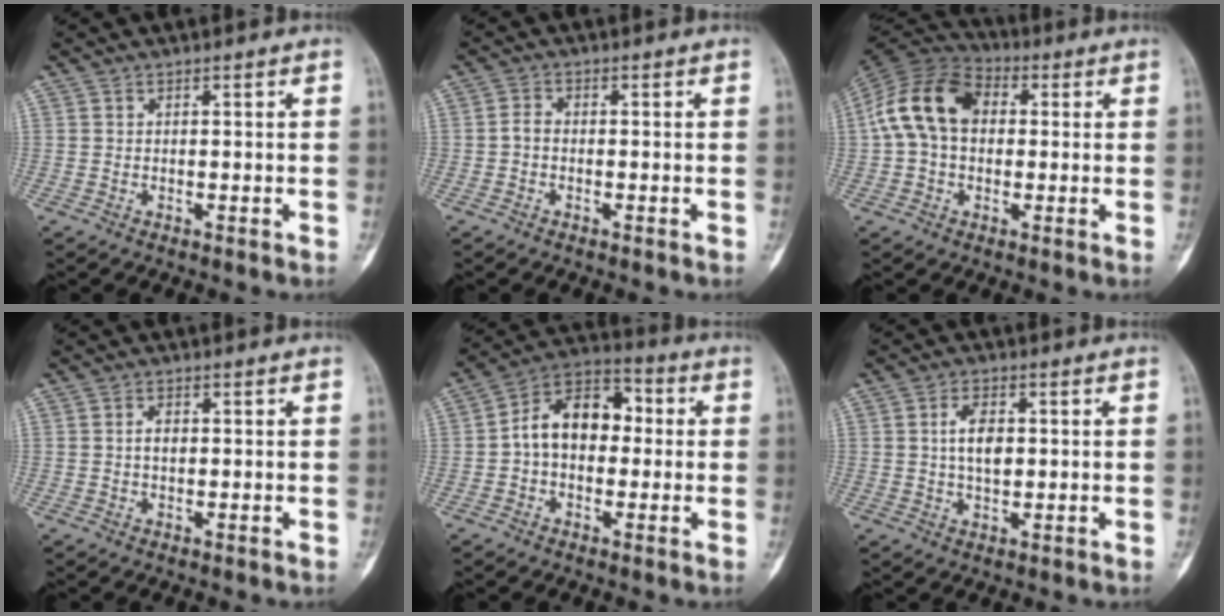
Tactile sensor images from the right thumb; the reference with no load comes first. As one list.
[{"total": 1.8, "force": [-0.7, 1.2, 1.3], "torque": [-0.024, 0.007, -0.019]}, {"total": 13.7, "force": [1.6, 9.6, 9.6], "torque": [-0.173, 0.034, 0.018]}, {"total": 0.8, "force": [-0.1, 0.7, 0.3], "torque": [0.000, 0.003, -0.005]}, {"total": 12.8, "force": [0.4, 8.7, 9.3], "torque": [-0.125, 0.039, -0.008]}, {"total": 5.6, "force": [0.8, 3.1, 4.6], "torque": [-0.080, 0.000, 0.012]}]